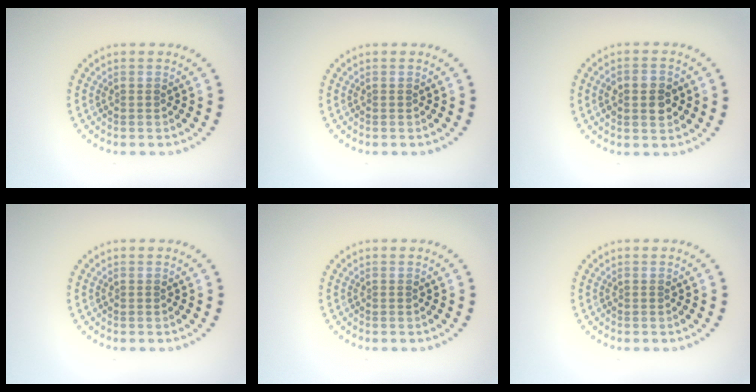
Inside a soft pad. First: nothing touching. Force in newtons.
{"total": 0.0}
{"total": 3.8, "press": 3.8, "slide": 0.2}
{"total": 0.0}
{"total": 0.0}
{"total": 0.0}